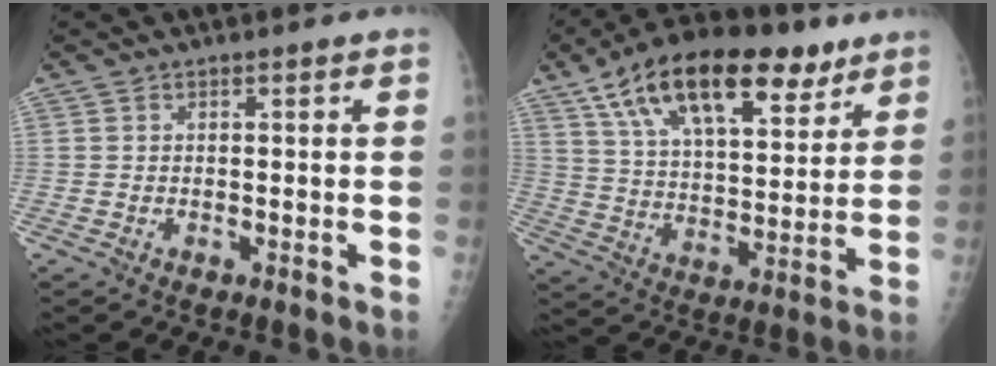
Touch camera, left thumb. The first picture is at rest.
{"total": 23.0, "force": [13.2, 10.5, 15.7], "torque": [-0.232, -0.021, 0.224]}